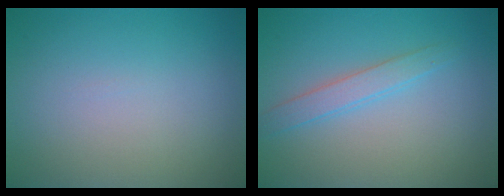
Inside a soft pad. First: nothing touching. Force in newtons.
{"total": 2.0, "press": 2.0, "slide": 0.0}